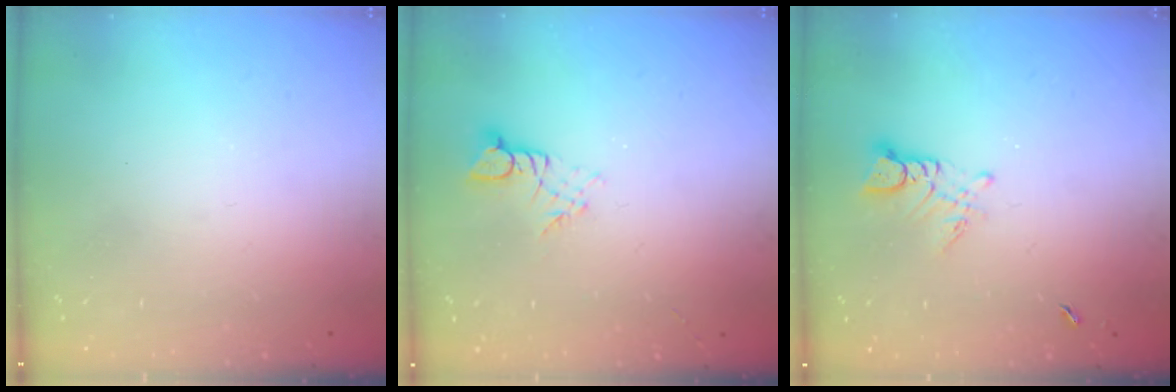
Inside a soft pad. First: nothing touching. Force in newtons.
{"total": 2.7, "press": 2.7, "slide": 0.4}
{"total": 3.0, "press": 2.9, "slide": 0.4}